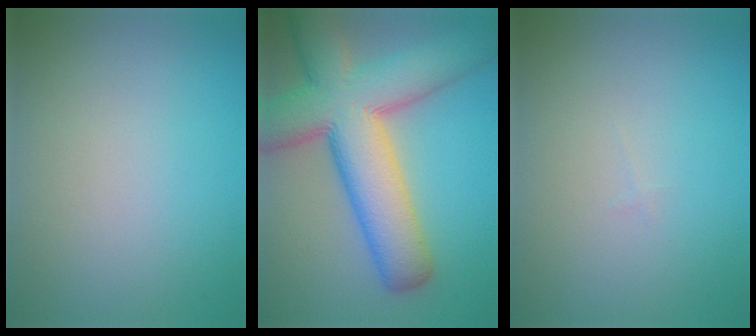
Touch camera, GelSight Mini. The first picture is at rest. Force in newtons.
{"total": 12.8, "press": 12.7, "slide": 0.6}
{"total": 0.0}